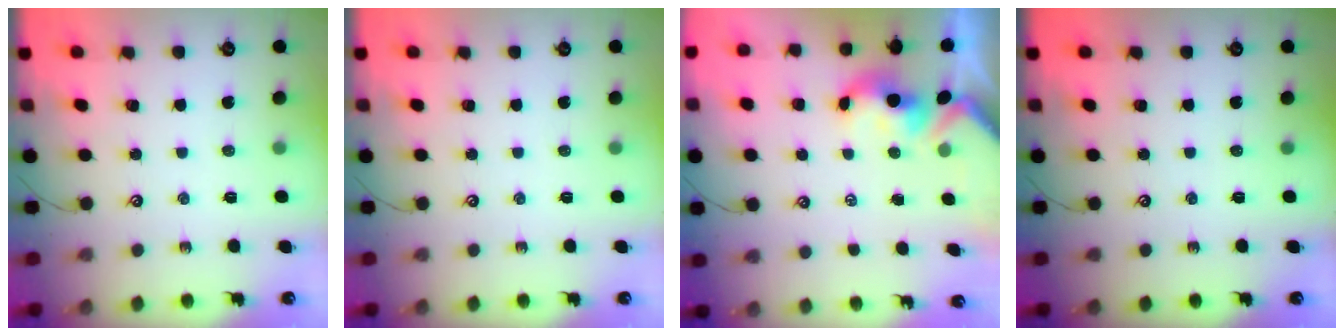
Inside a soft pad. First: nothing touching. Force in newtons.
{"total": 0.0}
{"total": 1.6, "press": 1.4, "slide": 0.7}
{"total": 0.0}